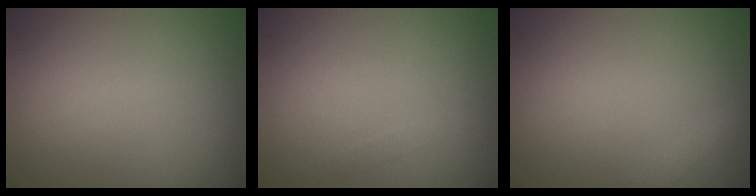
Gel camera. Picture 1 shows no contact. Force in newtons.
{"total": 0.8, "press": 0.8, "slide": 0.0}
{"total": 1.5, "press": 1.5, "slide": 0.1}